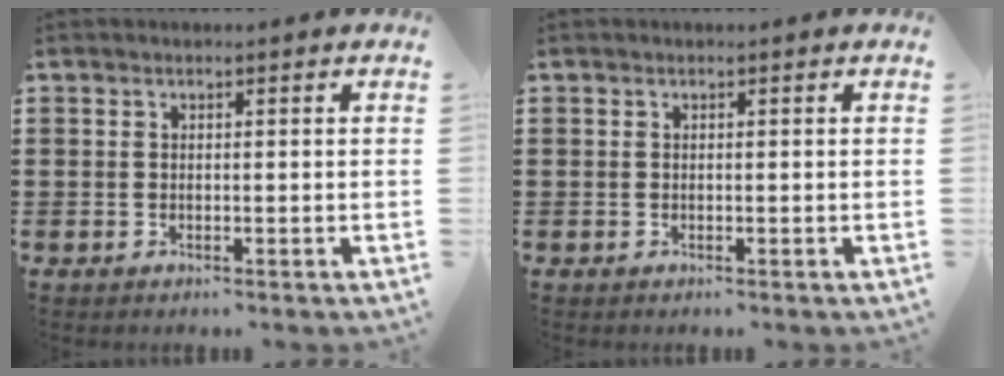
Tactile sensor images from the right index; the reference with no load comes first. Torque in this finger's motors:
{"motor_torque": [0.00, 0.00, 0.00, 0.00]}